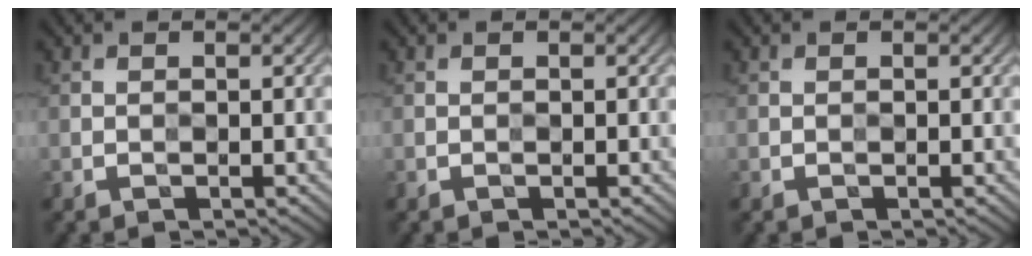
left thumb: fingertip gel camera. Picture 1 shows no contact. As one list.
[{"total": 0.0}, {"total": 0.0}]